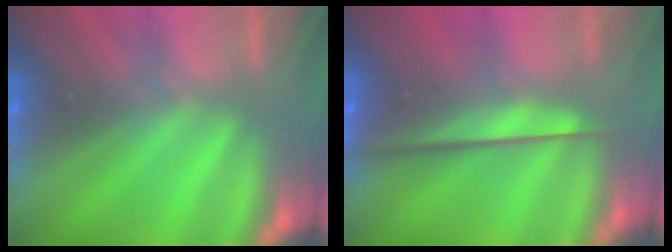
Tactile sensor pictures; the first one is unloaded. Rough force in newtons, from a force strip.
{"total": 2.4}